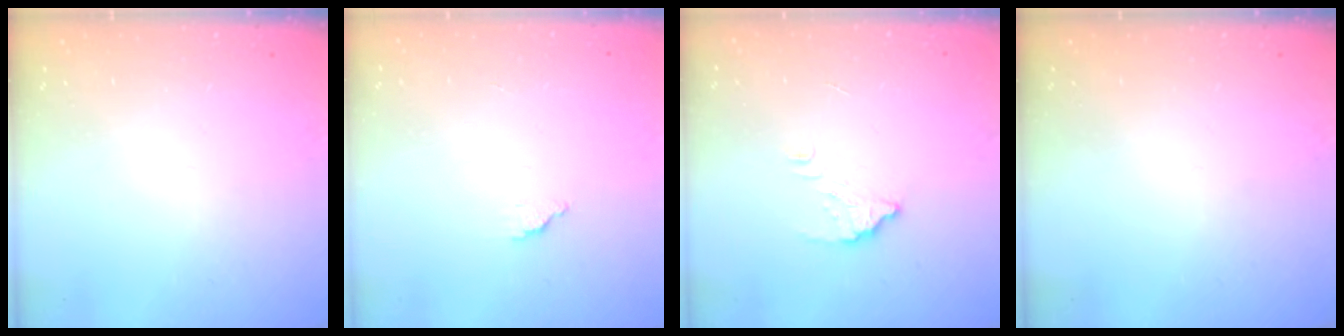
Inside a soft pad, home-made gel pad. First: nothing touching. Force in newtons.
{"total": 1.7, "press": 1.7, "slide": 0.1}
{"total": 3.5, "press": 3.5, "slide": 0.5}
{"total": 0.0}